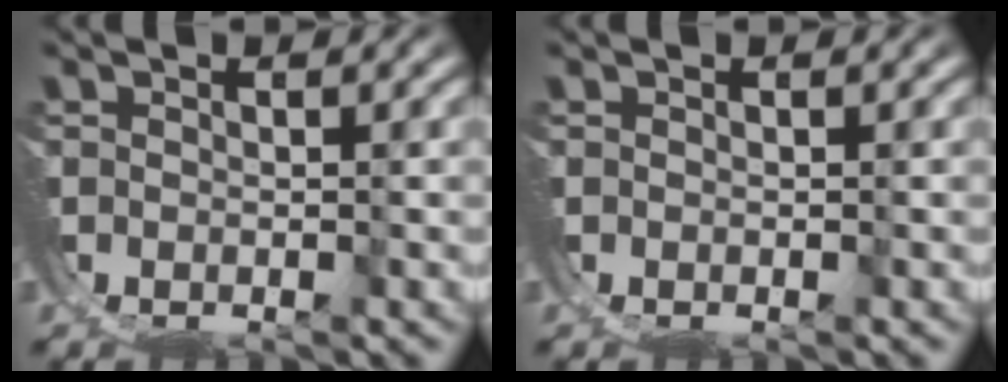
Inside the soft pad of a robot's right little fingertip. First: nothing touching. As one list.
[{"total": 0.0}]